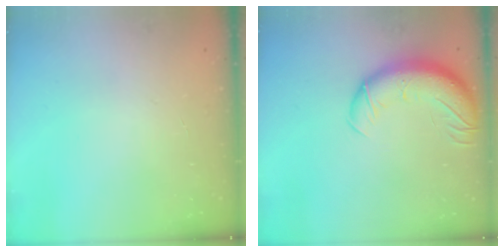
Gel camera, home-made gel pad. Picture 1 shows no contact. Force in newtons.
{"total": 13.4, "press": 13.0, "slide": 3.3}